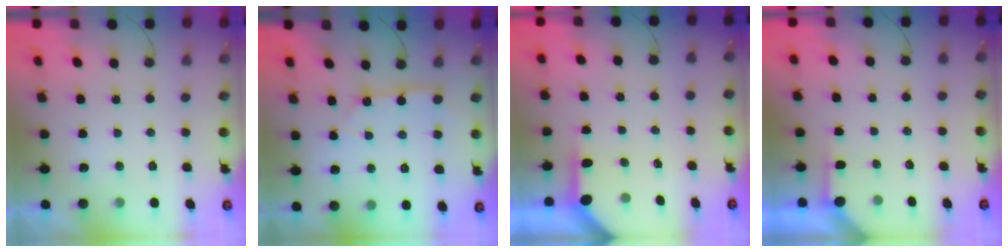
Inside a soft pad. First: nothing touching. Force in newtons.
{"total": 2.6, "press": 2.6, "slide": 0.4}
{"total": 3.8, "press": 3.8, "slide": 0.4}
{"total": 1.6, "press": 1.6, "slide": 0.3}